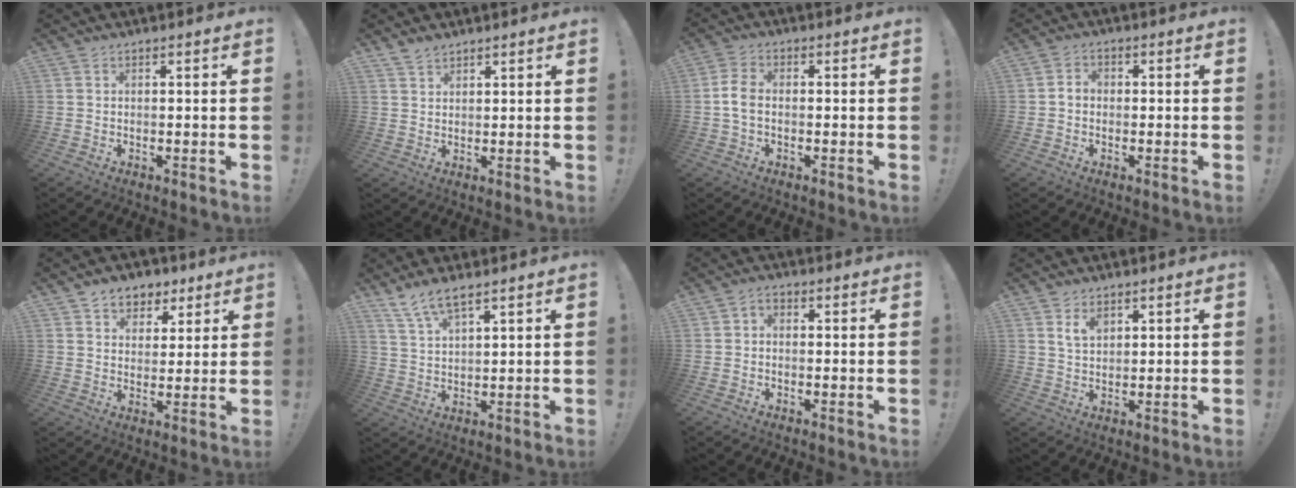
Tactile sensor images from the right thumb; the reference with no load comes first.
{"total": 3.7, "force": [3.1, 2.1, 0.4], "torque": [-0.003, -0.019, 0.057]}
{"total": 5.3, "force": [-0.7, 3.4, 4.1], "torque": [-0.095, 0.011, -0.013]}
{"total": 2.8, "force": [-0.9, 2.1, 1.6], "torque": [-0.028, 0.011, -0.016]}
{"total": 7.6, "force": [4.6, 5.7, 2.0], "torque": [-0.017, -0.026, 0.089]}
{"total": 6.7, "force": [5.2, 1.5, 3.8], "torque": [-0.079, -0.023, 0.098]}
{"total": 2.2, "force": [-0.6, 1.6, 1.4], "torque": [-0.025, 0.009, -0.011]}
{"total": 4.6, "force": [2.6, 2.8, 2.6], "torque": [-0.043, -0.006, 0.048]}